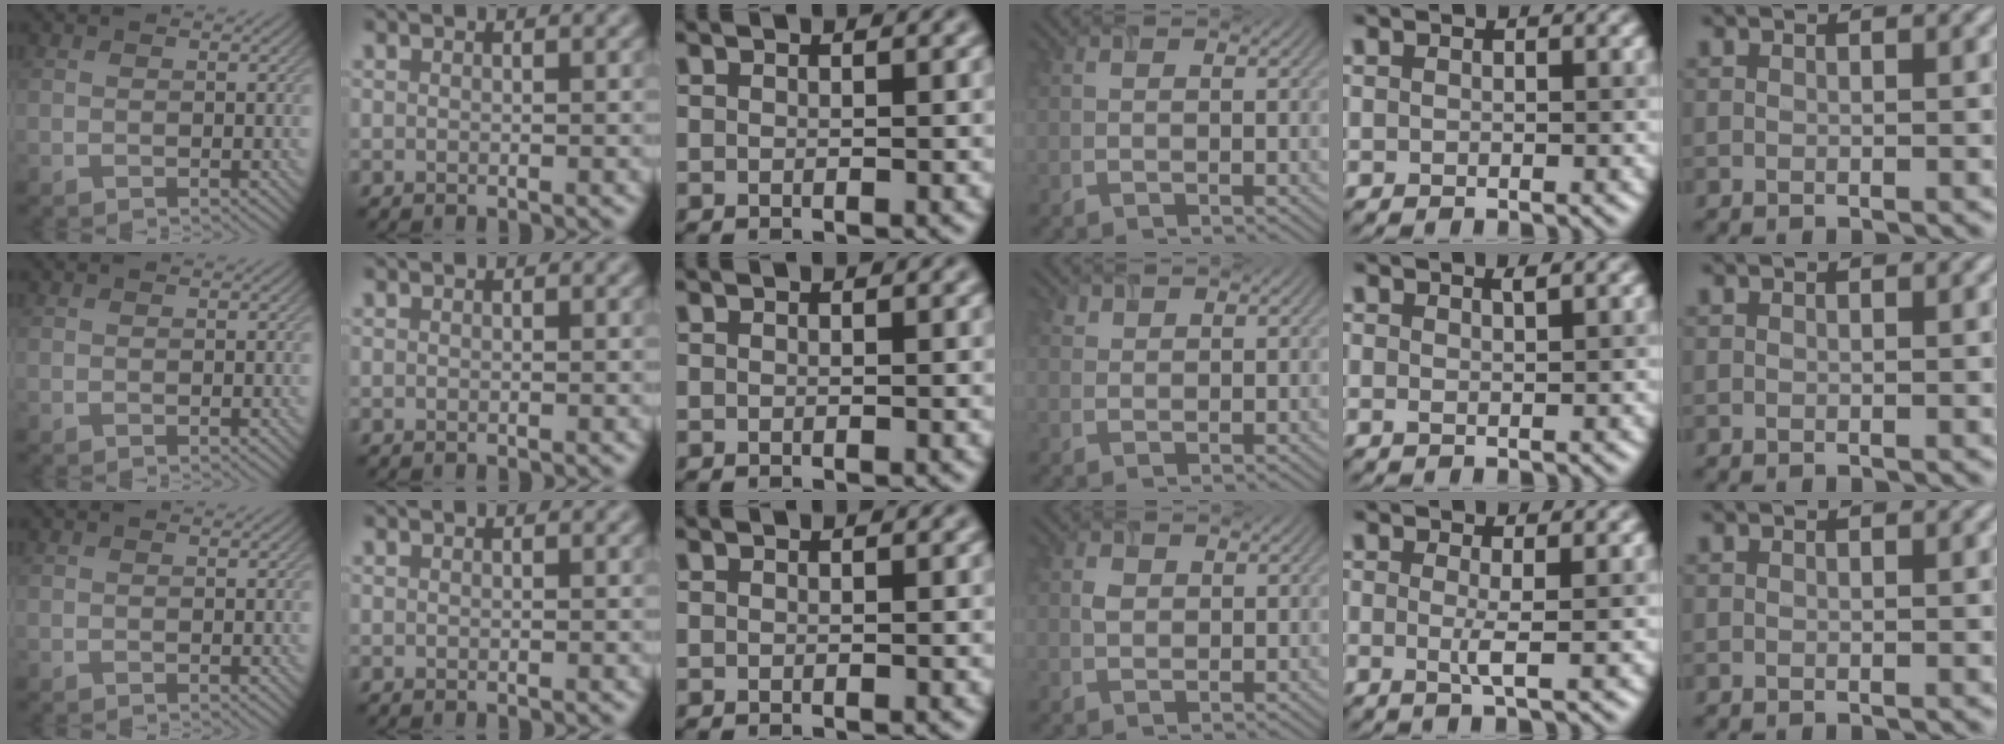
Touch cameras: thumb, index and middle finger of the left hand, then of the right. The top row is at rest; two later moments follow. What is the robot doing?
{"motion": "insert", "object": "airpods case & airpods"}